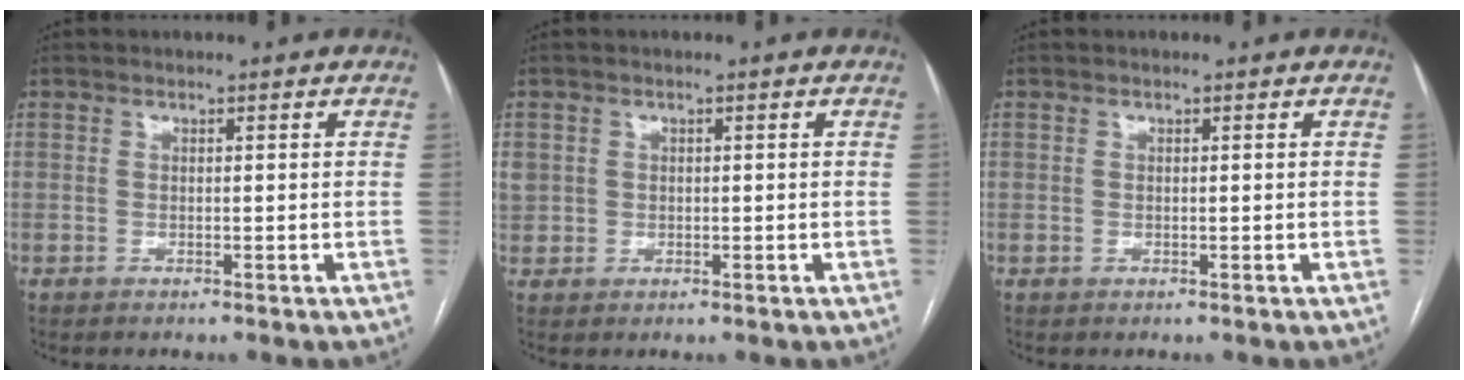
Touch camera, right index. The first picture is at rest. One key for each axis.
{"total": 3.0, "fx": 0.4, "fy": 2.9, "fz": 0.9, "tx": -0.026, "ty": 0.012, "tz": 0.018}
{"total": 0.0}